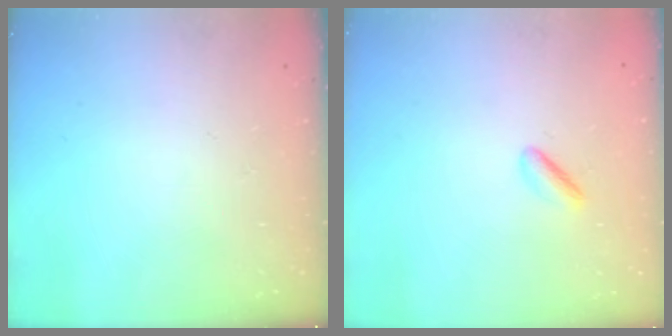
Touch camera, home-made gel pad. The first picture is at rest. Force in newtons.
{"total": 2.2, "press": 1.9, "slide": 1.1}